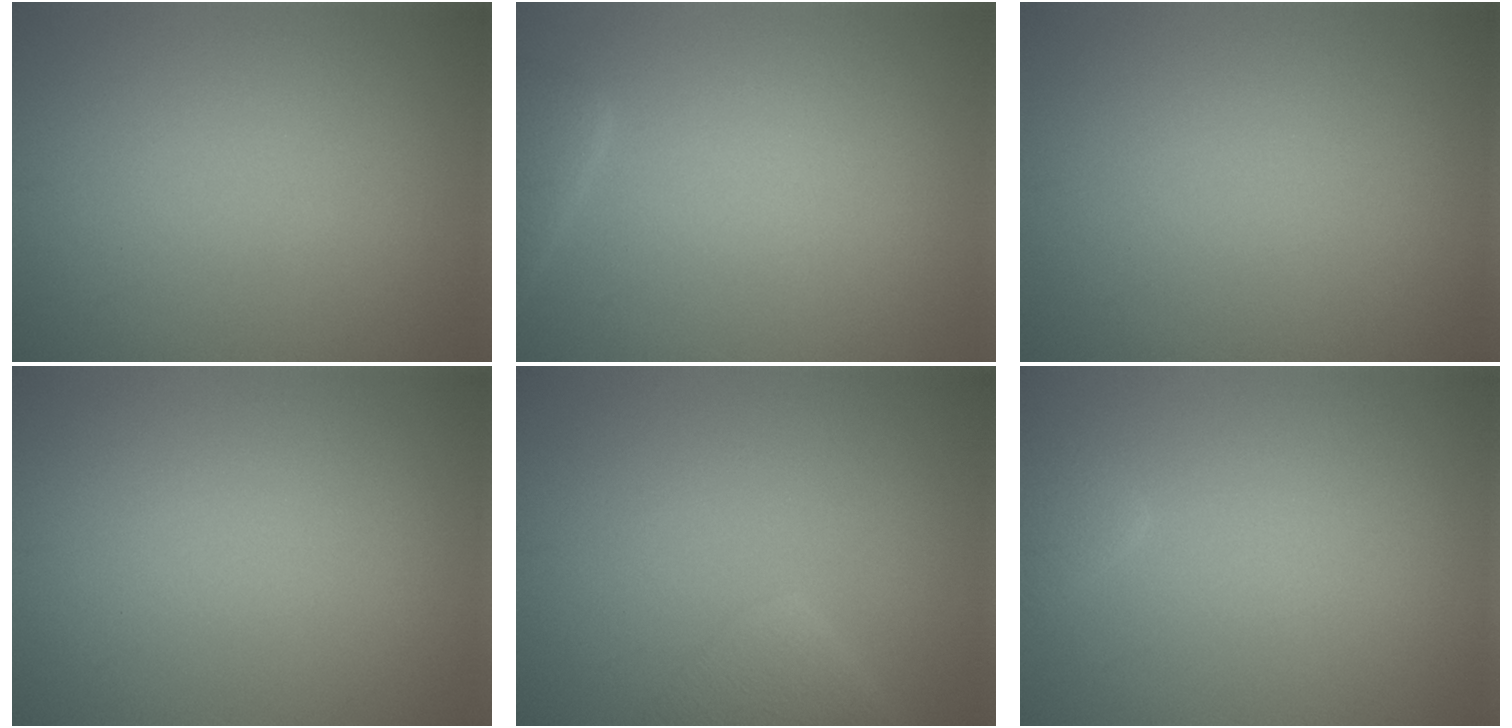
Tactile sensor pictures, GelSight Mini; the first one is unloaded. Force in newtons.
{"total": 1.9, "press": 1.8, "slide": 0.2}
{"total": 0.0}
{"total": 0.0}
{"total": 2.7, "press": 2.7, "slide": 0.2}
{"total": 1.4, "press": 1.4, "slide": 0.1}